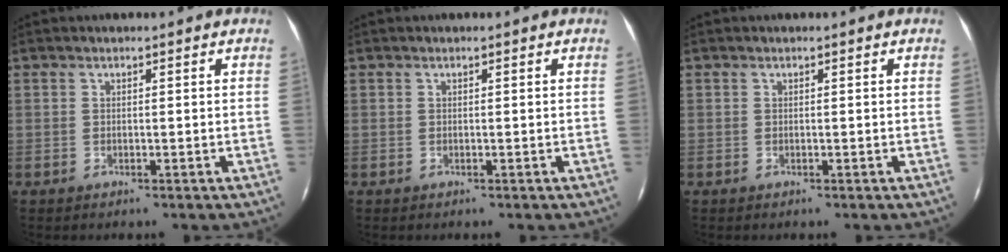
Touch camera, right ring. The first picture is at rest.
{"total": 0.0}
{"total": 0.0}